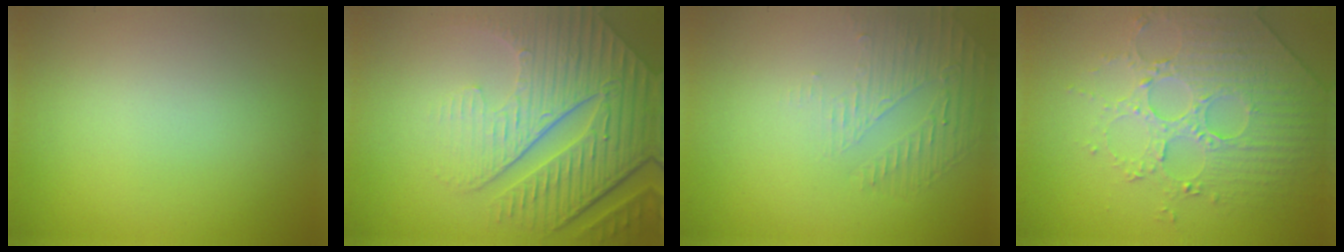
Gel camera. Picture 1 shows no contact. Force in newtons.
{"total": 8.9, "press": 6.1, "slide": 6.5}
{"total": 1.7, "press": 0.8, "slide": 1.5}
{"total": 4.5, "press": 4.1, "slide": 2.0}